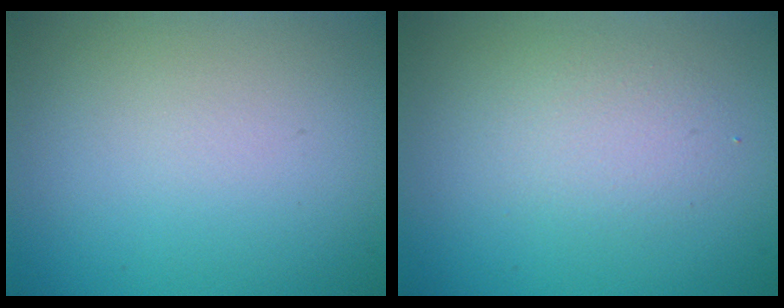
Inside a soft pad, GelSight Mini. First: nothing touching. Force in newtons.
{"total": 2.1, "press": 2.1, "slide": 0.2}